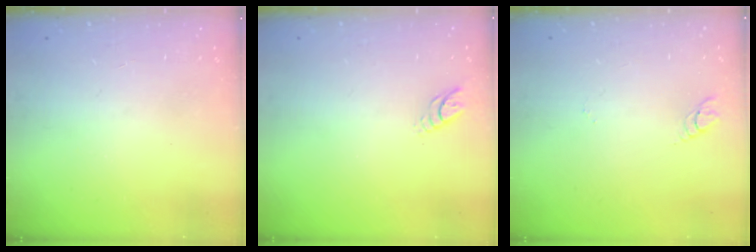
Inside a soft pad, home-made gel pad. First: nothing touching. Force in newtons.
{"total": 3.6, "press": 3.6, "slide": 0.1}
{"total": 3.1, "press": 3.1, "slide": 0.3}